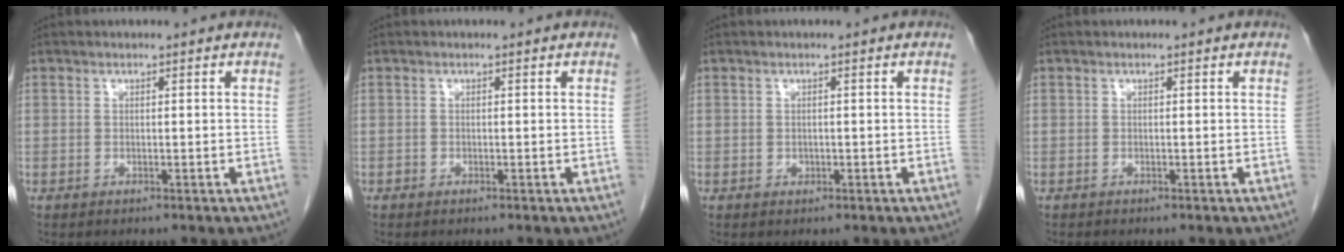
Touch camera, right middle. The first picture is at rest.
{"total": 0.0}
{"total": 0.5, "force": [-0.1, 0.5, 0.2], "torque": [-0.004, 0.002, -0.003]}
{"total": 0.0}